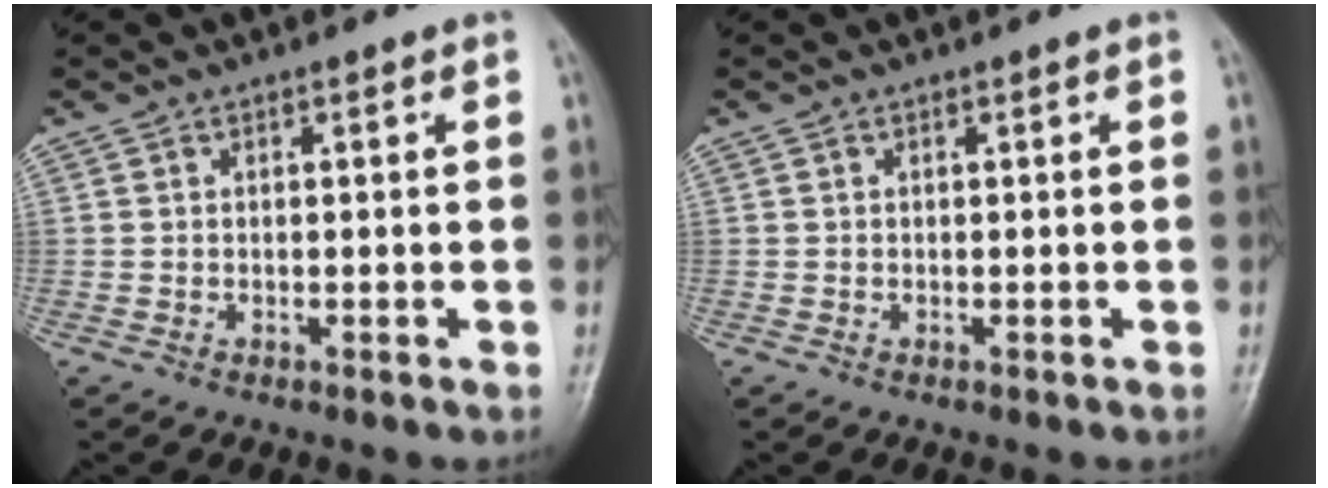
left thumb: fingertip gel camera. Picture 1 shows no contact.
{"total": 0.0}